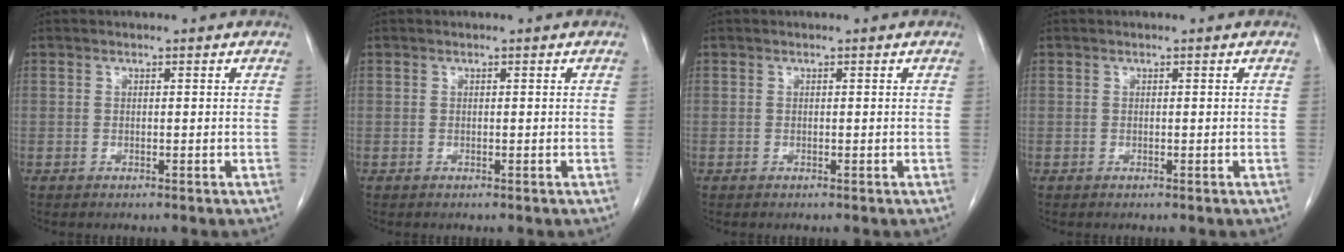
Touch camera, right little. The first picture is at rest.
{"total": 0.0}
{"total": 0.0}
{"total": 0.0}